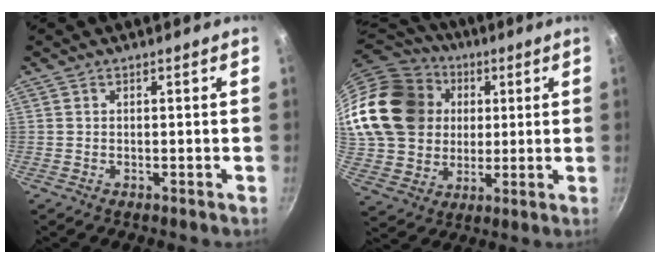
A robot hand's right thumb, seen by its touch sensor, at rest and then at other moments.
{"total": 25.1, "force": [6.2, 20.5, 13.1], "torque": [-0.246, 0.019, 0.128]}